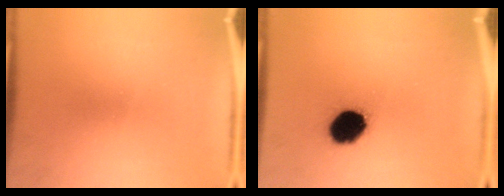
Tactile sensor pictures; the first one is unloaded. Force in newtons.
{"total": 12.3}